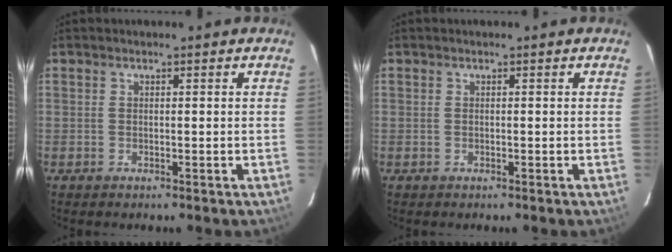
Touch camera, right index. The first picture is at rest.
{"total": 0.0}